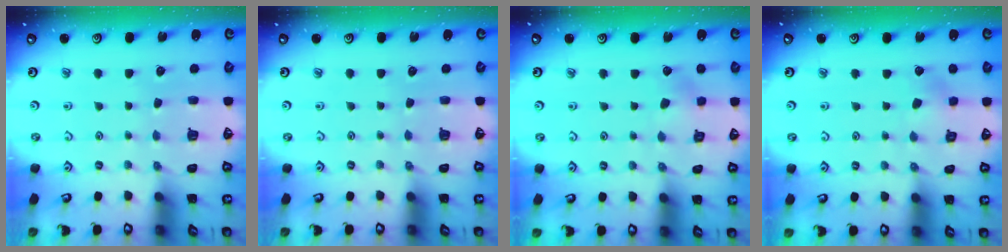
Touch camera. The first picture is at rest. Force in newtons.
{"total": 0.0}
{"total": 2.5, "press": 2.4, "slide": 0.6}
{"total": 2.5, "press": 2.4, "slide": 0.6}